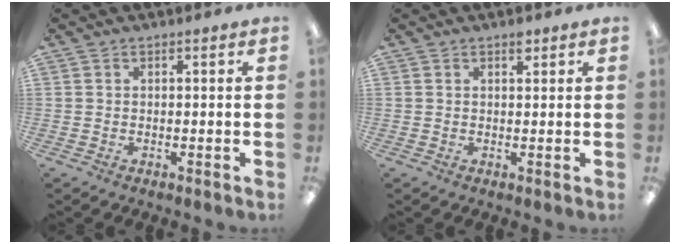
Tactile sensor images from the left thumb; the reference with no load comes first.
{"total": 1.9, "force": [1.3, 0.9, 0.9], "torque": [-0.005, -0.005, 0.020]}